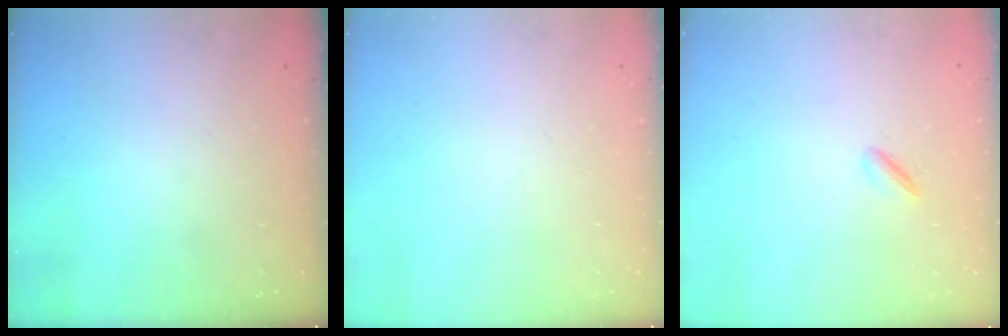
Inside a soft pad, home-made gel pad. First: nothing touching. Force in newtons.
{"total": 0.0}
{"total": 2.1, "press": 2.0, "slide": 0.7}